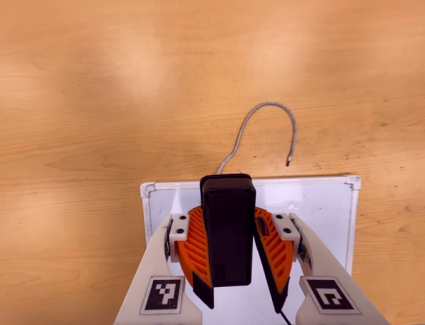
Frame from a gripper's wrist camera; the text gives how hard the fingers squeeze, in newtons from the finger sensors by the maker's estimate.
{"total": 10.0, "left": 9.9, "right": 10.0}